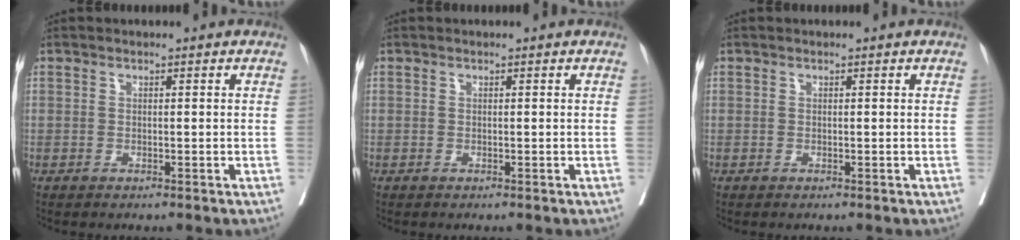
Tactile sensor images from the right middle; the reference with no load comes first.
{"total": 0.0}
{"total": 0.0}